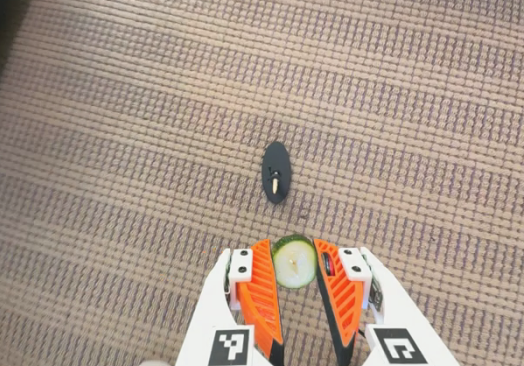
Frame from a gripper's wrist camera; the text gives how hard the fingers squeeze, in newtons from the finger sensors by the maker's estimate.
{"total": 9.2, "left": 9.2, "right": 9.2}